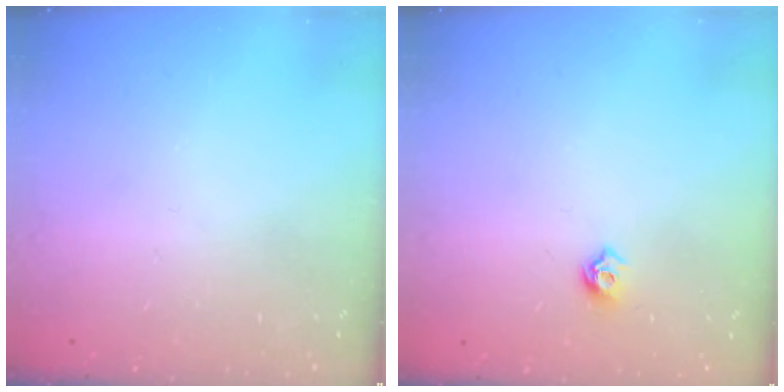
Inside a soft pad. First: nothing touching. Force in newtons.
{"total": 5.9, "press": 5.8, "slide": 1.0}